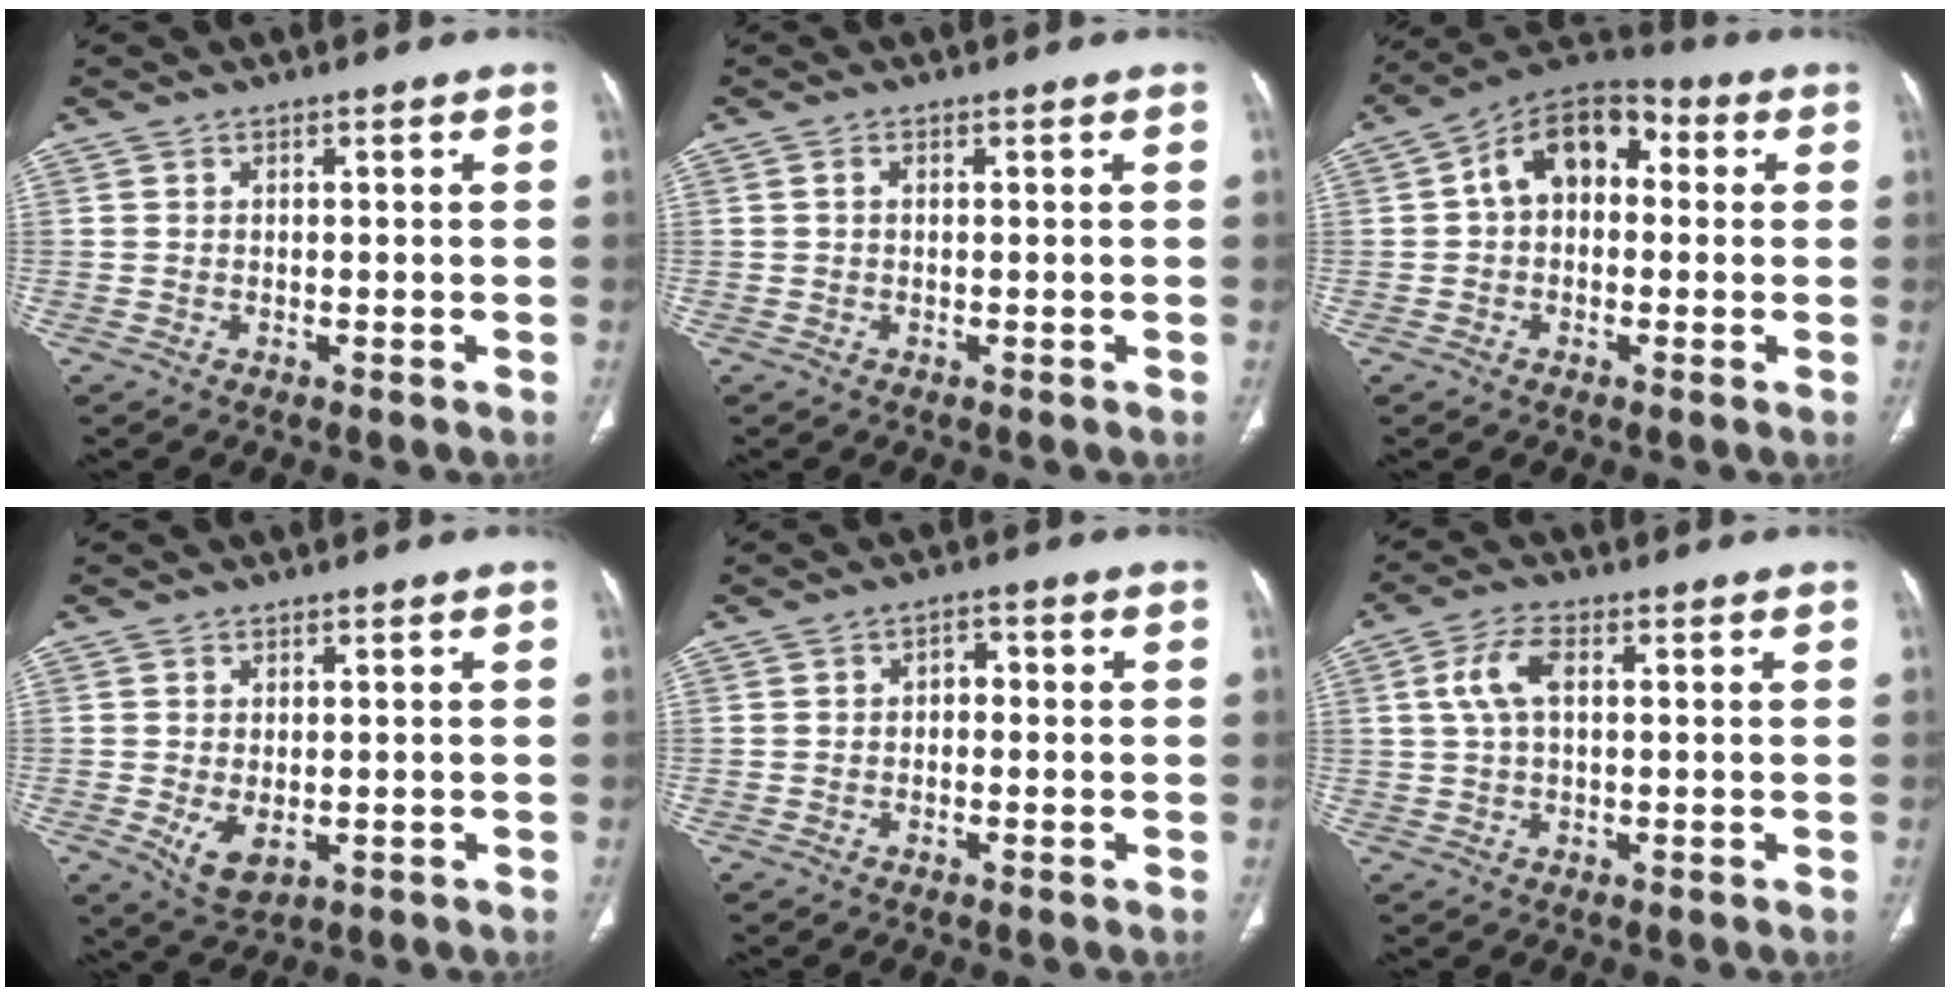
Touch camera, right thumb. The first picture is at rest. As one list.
[{"total": 0.8, "force": [0.1, 0.6, 0.6], "torque": [-0.011, 0.003, 0.001]}, {"total": 11.9, "force": [1.7, 8.1, 8.6], "torque": [-0.111, 0.038, 0.011]}, {"total": 4.9, "force": [-1.0, 2.8, 3.9], "torque": [-0.070, -0.011, -0.004]}, {"total": 2.2, "force": [-0.2, 1.6, 1.5], "torque": [-0.014, 0.011, -0.012]}, {"total": 6.1, "force": [1.3, 3.2, 5.1], "torque": [-0.112, 0.014, 0.024]}]